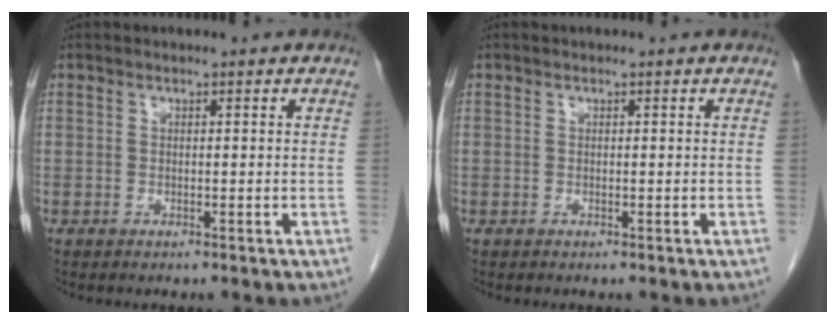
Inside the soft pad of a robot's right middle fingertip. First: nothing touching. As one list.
[{"total": 0.0}]